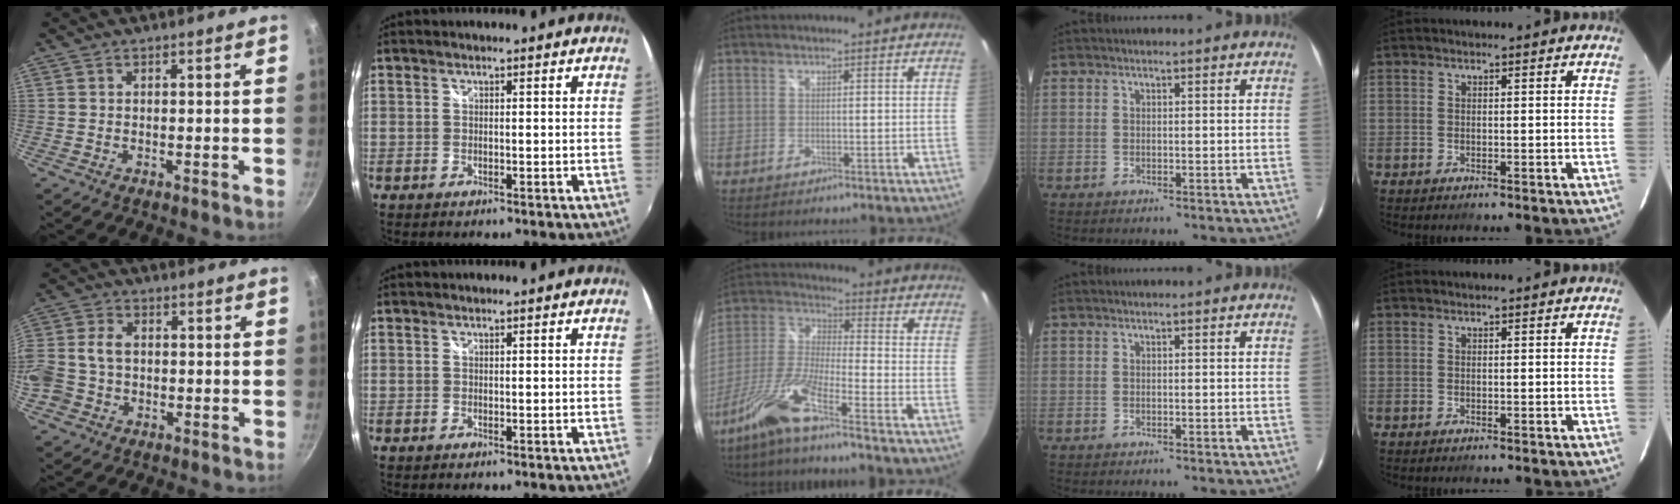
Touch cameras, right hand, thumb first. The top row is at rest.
{"thumb": {"total": 8.9, "force": [-1.2, 6.9, 5.4], "torque": [-0.107, 0.026, -0.032]}, "middle": {"total": 10.5, "force": [-7.5, 0.1, 7.4], "torque": [-0.160, 0.001, -0.152]}}